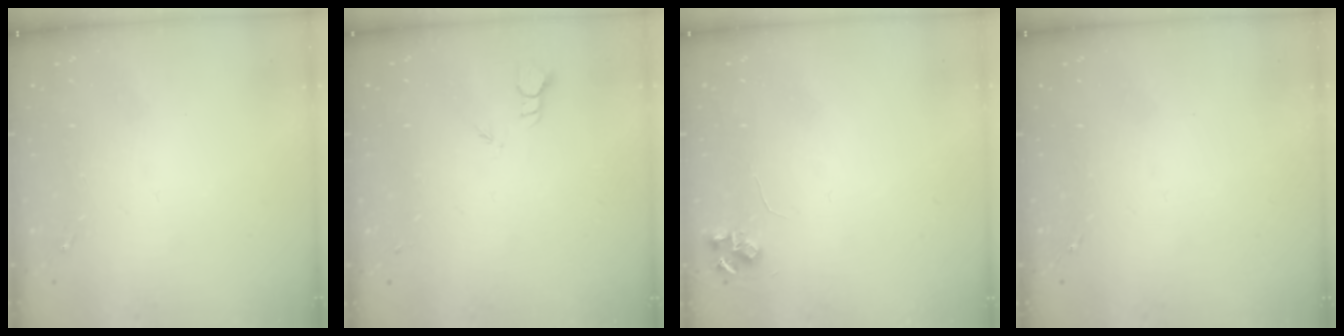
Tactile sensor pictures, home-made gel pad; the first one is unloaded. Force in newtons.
{"total": 2.0, "press": 2.0, "slide": 0.1}
{"total": 5.8, "press": 5.8, "slide": 0.8}
{"total": 0.0}